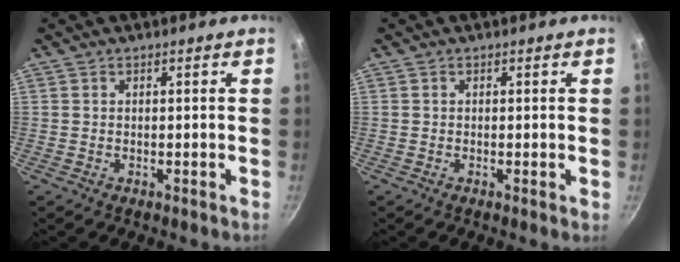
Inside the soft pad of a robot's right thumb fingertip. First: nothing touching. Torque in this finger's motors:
{"motor_torque": [-0.49, -0.25, -0.19, -0.08, -0.03]}